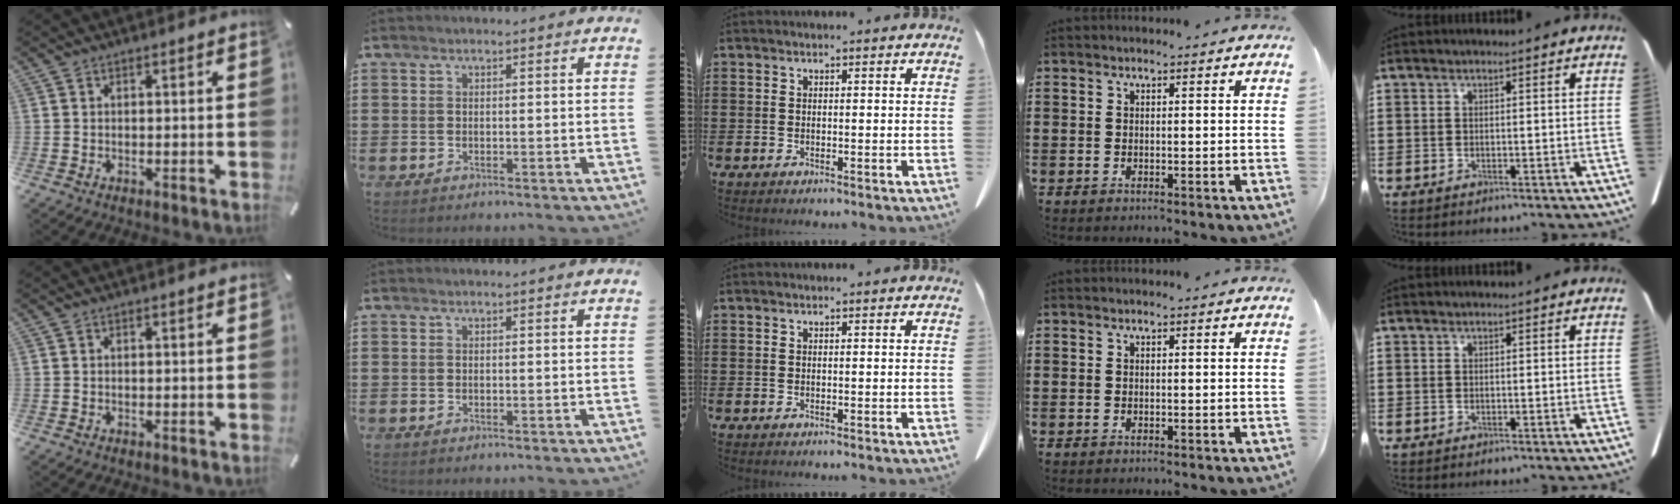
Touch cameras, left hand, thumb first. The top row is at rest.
{}